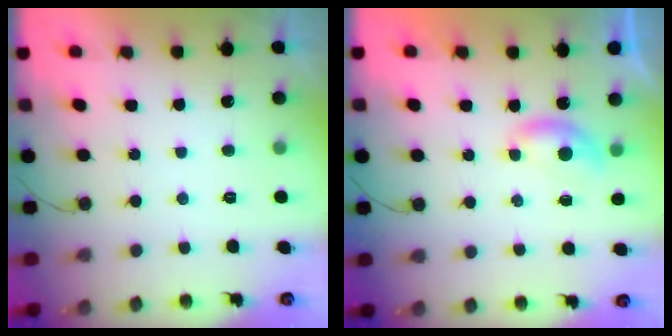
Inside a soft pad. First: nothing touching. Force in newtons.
{"total": 5.2, "press": 5.2, "slide": 0.5}